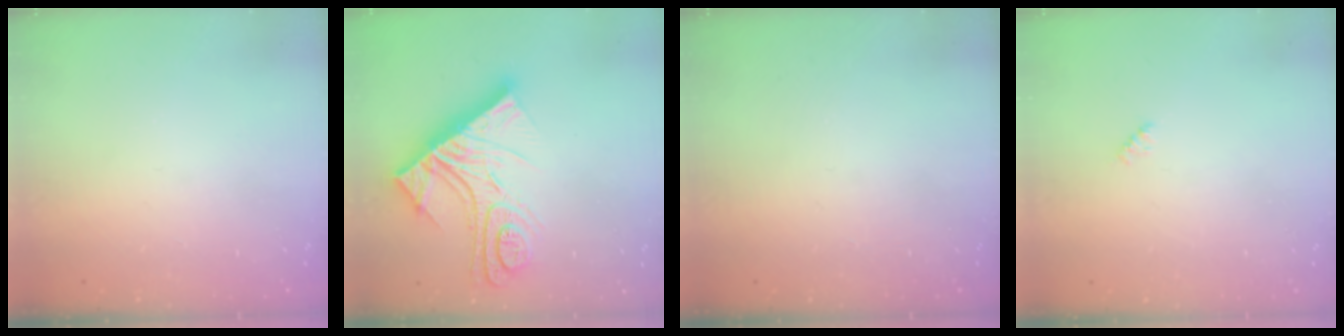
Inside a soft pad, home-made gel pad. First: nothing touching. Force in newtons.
{"total": 21.6, "press": 21.5, "slide": 2.3}
{"total": 0.0}
{"total": 2.4, "press": 2.4, "slide": 0.4}